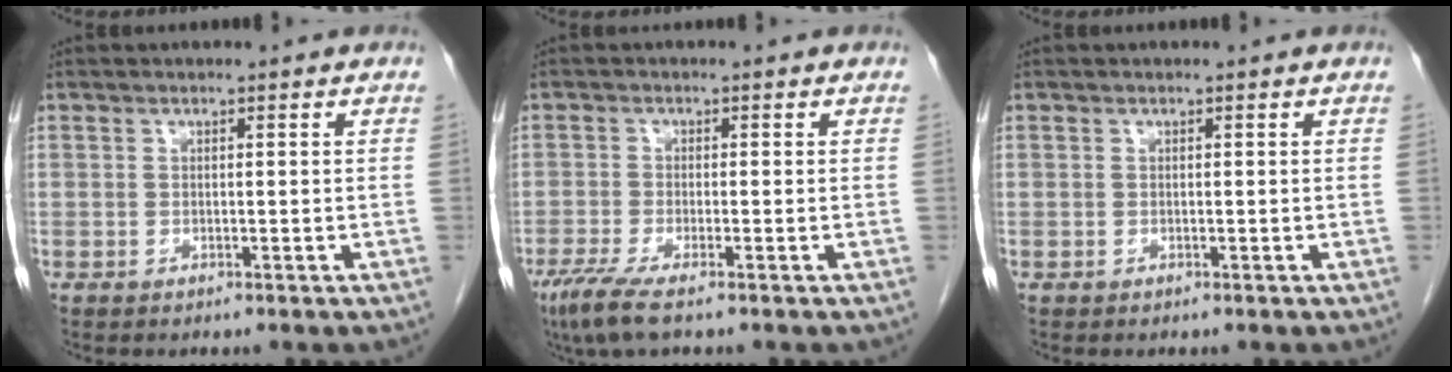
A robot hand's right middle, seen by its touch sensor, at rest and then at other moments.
{"total": 4.6, "force": [-3.0, 0.6, 3.4], "torque": [-0.074, -0.015, -0.055]}
{"total": 0.0}